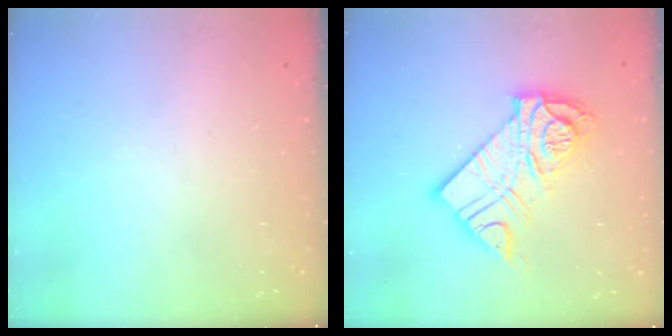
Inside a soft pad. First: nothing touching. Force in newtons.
{"total": 16.4, "press": 16.4, "slide": 1.4}